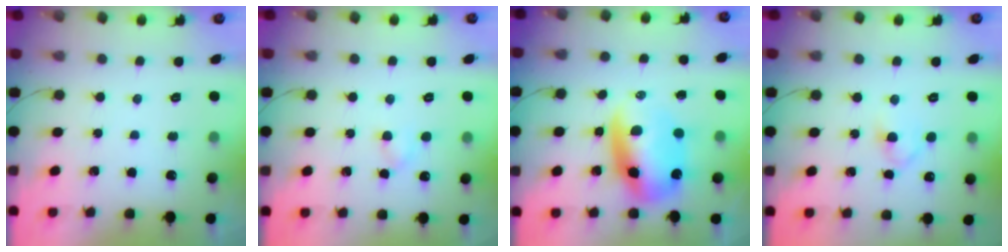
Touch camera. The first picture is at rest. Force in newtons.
{"total": 2.7, "press": 2.5, "slide": 1.1}
{"total": 11.1, "press": 10.8, "slide": 2.7}
{"total": 2.9, "press": 2.6, "slide": 1.3}